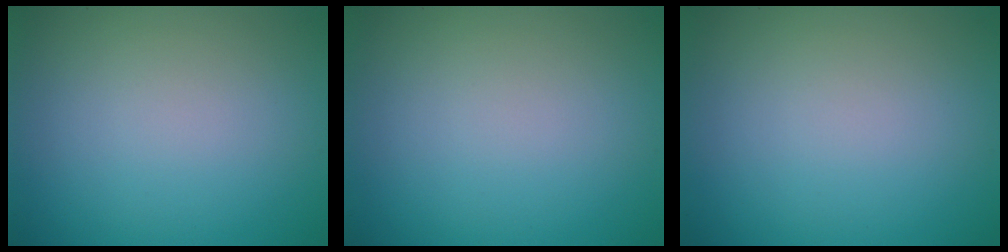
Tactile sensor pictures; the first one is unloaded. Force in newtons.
{"total": 0.0}
{"total": 0.0}